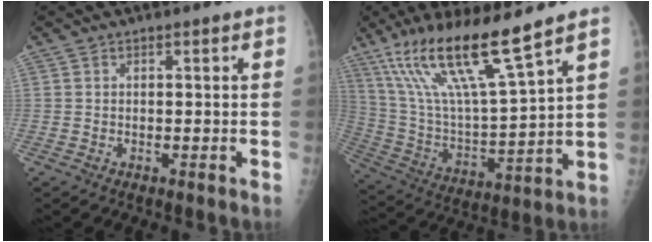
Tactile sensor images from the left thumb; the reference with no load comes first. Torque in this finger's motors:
{"motor_torque": [0.31, 0.26, 1.17, -1.61, 0.56]}